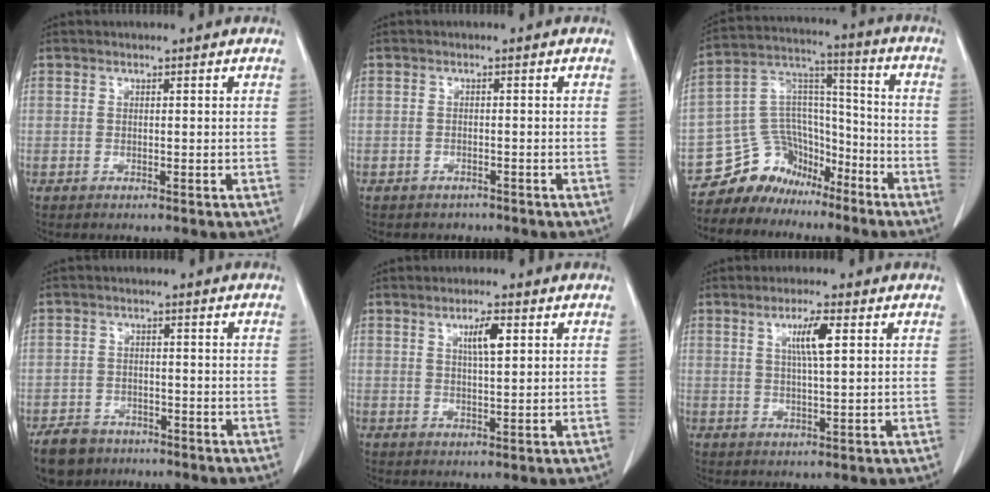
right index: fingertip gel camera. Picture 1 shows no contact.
{"total": 1.8, "force": [-1.5, 1.1, 0.0], "torque": [-0.015, 0.000, -0.021]}
{"total": 11.6, "force": [-9.3, 6.8, 1.0], "torque": [-0.027, 0.078, -0.165]}
{"total": 6.0, "force": [-4.5, 3.6, 1.6], "torque": [-0.041, -0.001, -0.075]}
{"total": 4.0, "force": [1.5, 0.6, 3.6], "torque": [-0.062, 0.001, 0.025]}
{"total": 4.8, "force": [1.6, 0.2, 4.5], "torque": [-0.081, -0.001, 0.028]}